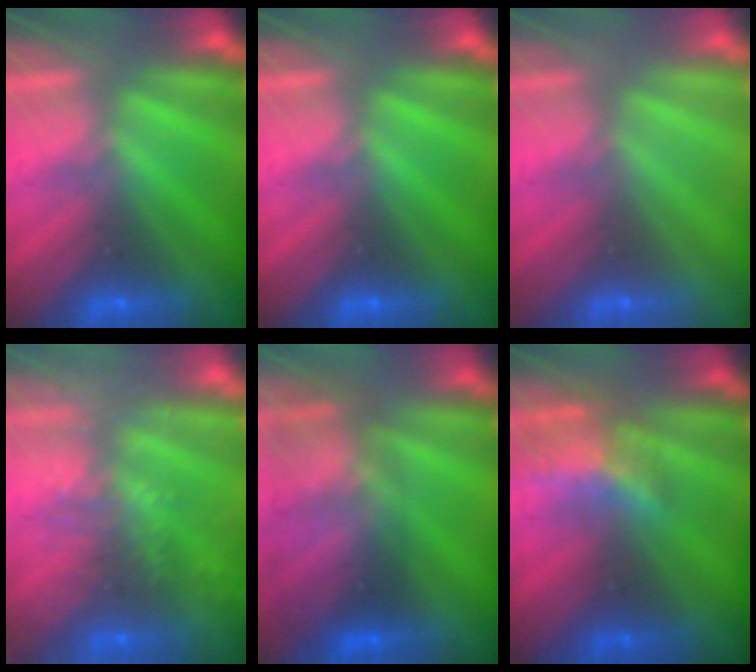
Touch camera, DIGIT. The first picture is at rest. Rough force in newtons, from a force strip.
{"total": 0.0}
{"total": 3.3}
{"total": 7.0}
{"total": 2.9}
{"total": 2.3}